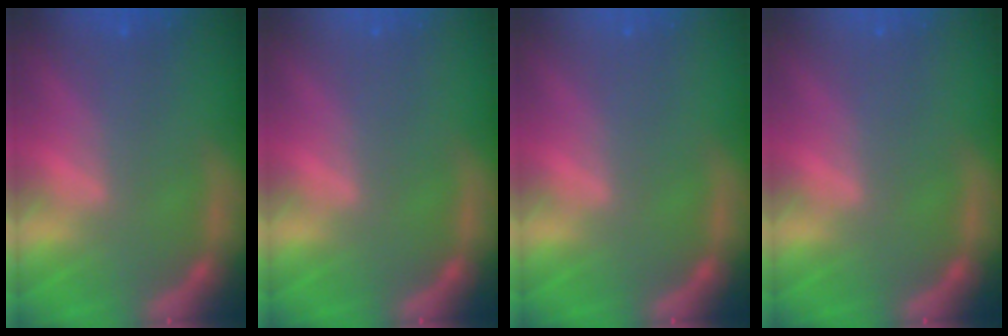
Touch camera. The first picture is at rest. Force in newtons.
{"total": 0.0}
{"total": 0.0}
{"total": 0.0}